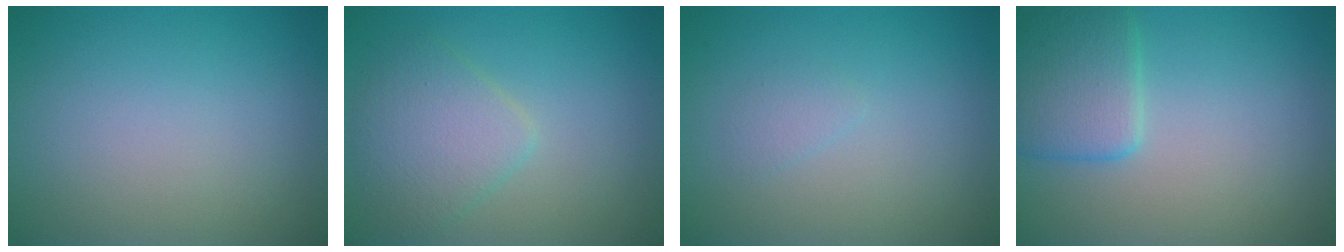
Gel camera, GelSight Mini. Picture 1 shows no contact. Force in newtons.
{"total": 3.7, "press": 3.7, "slide": 0.1}
{"total": 0.8, "press": 0.8, "slide": 0.0}
{"total": 3.9, "press": 3.9, "slide": 0.2}